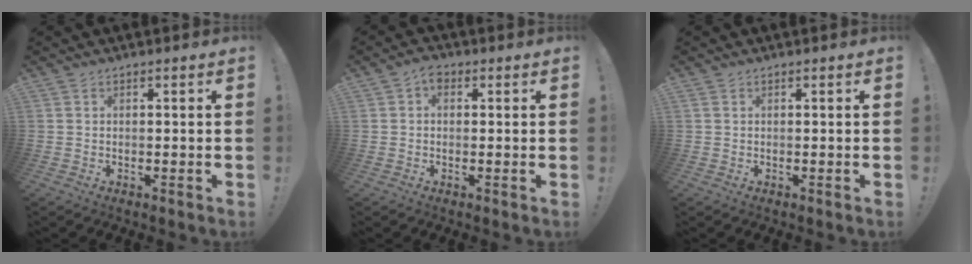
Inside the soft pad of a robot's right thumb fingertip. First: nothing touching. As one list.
[{"total": 3.2, "force": [0.7, 2.2, 2.3], "torque": [-0.028, 0.000, 0.010]}, {"total": 0.0}]